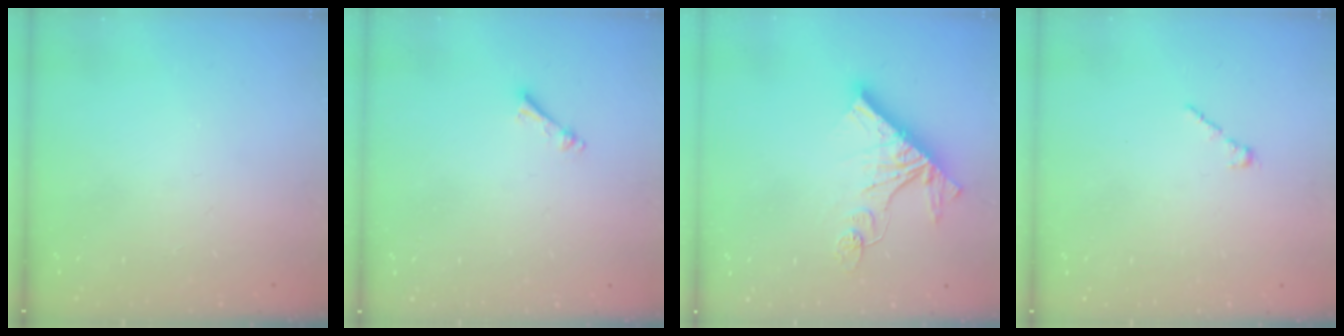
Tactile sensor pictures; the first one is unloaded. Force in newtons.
{"total": 2.4, "press": 2.3, "slide": 0.4}
{"total": 12.9, "press": 12.9, "slide": 1.0}
{"total": 1.7, "press": 1.7, "slide": 0.5}